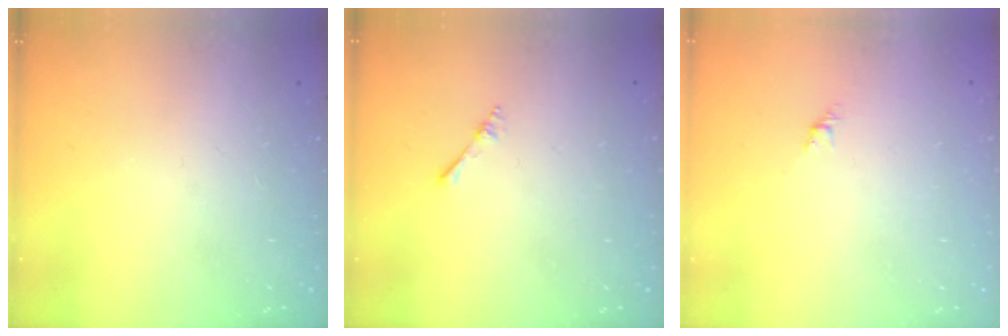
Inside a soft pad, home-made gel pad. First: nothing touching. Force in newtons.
{"total": 2.2, "press": 2.2, "slide": 0.3}
{"total": 3.0, "press": 2.9, "slide": 0.7}